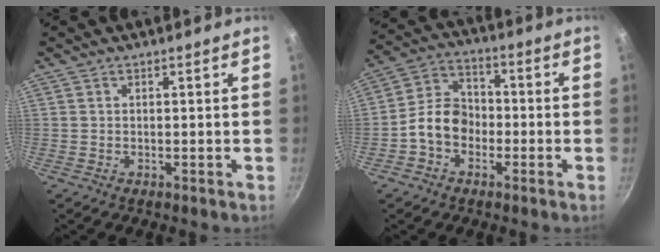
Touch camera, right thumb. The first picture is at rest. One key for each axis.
{"total": 8.9, "fx": -2.6, "fy": 6.8, "fz": 5.1, "tx": -0.060, "ty": 0.036, "tz": -0.061}